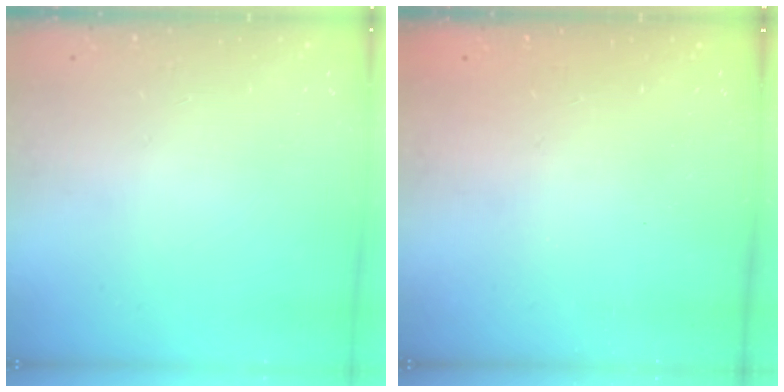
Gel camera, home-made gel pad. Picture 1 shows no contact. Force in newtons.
{"total": 2.3, "press": 2.2, "slide": 0.7}